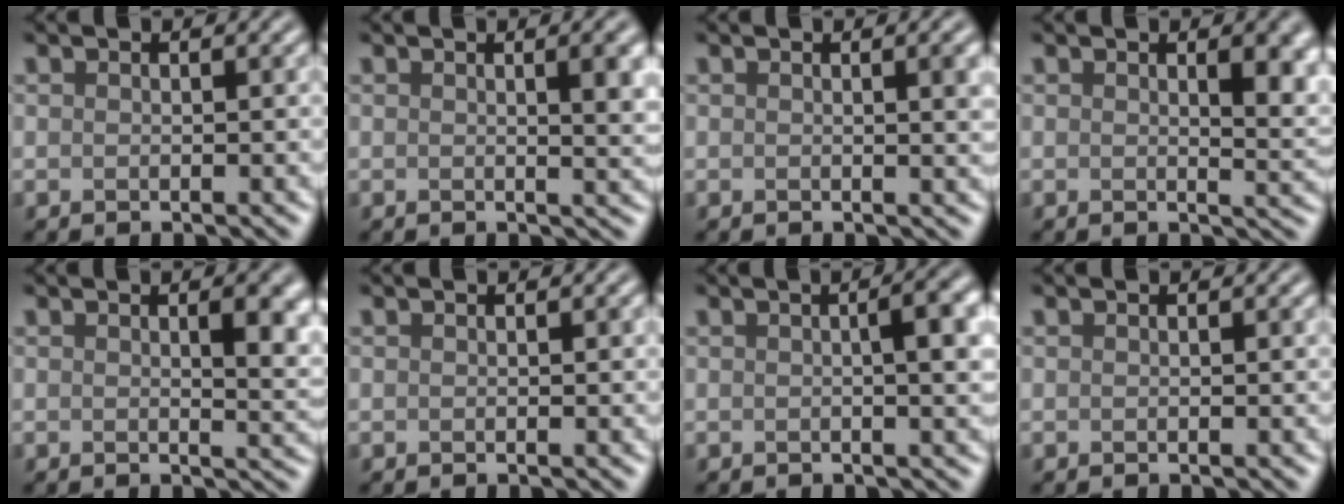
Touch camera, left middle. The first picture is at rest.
{"total": 3.8, "force": [0.8, 1.1, 3.5], "torque": [-0.034, 0.005, 0.010]}
{"total": 2.6, "force": [0.6, 0.8, 2.4], "torque": [-0.022, 0.005, 0.006]}
{"total": 4.1, "force": [1.3, 1.5, 3.5], "torque": [-0.038, -0.003, 0.022]}
{"total": 3.9, "force": [0.9, 1.3, 3.5], "torque": [-0.038, 0.000, 0.014]}
{"total": 0.0}
{"total": 4.6, "force": [0.5, 1.3, 4.3], "torque": [-0.047, 0.017, 0.003]}
{"total": 0.0}